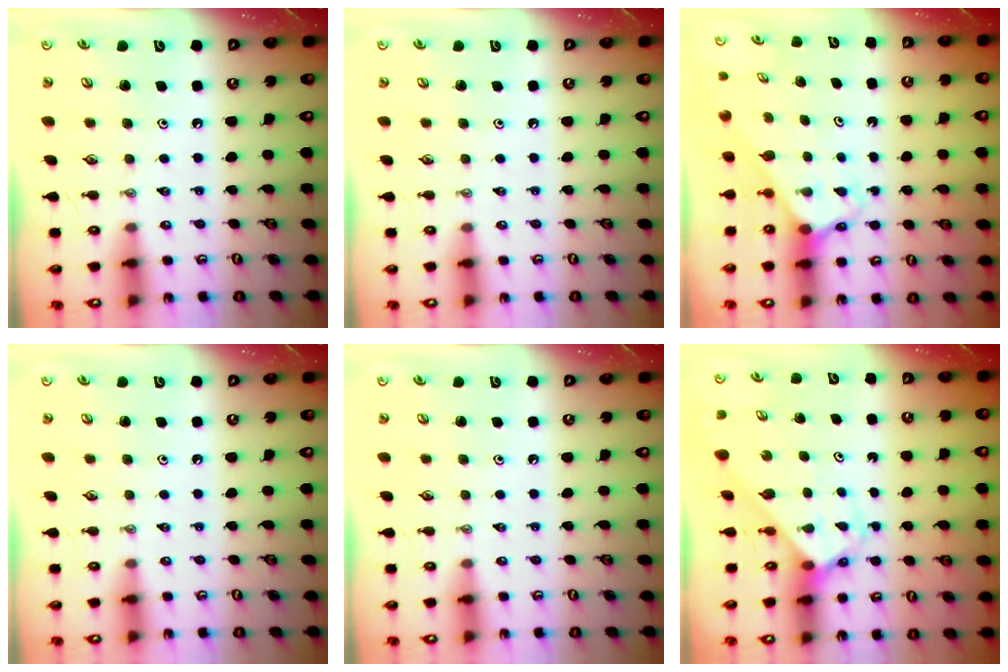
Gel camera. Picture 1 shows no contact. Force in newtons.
{"total": 0.0}
{"total": 2.7, "press": 2.7, "slide": 0.1}
{"total": 0.0}
{"total": 0.0}
{"total": 2.9, "press": 2.9, "slide": 0.2}